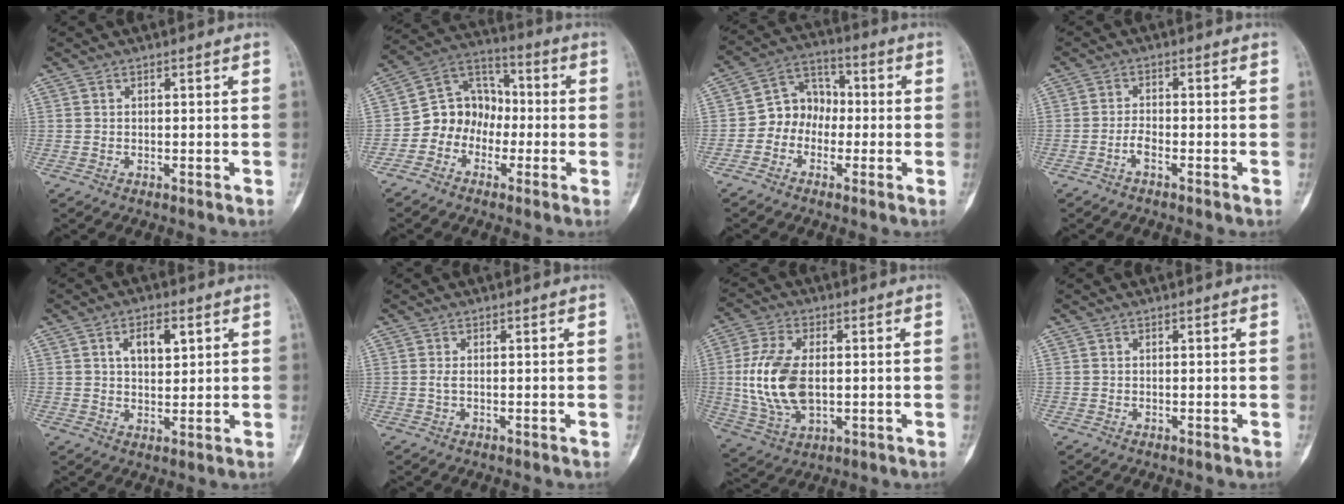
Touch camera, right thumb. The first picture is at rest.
{"total": 9.9, "force": [-2.9, 8.6, 4.0], "torque": [-0.030, 0.060, -0.067]}
{"total": 7.9, "force": [-1.7, 6.7, 3.9], "torque": [-0.029, 0.039, -0.049]}
{"total": 2.1, "force": [-1.3, 0.7, 1.5], "torque": [-0.029, 0.010, -0.028]}
{"total": 6.0, "force": [2.2, 3.2, 4.5], "torque": [-0.059, -0.007, 0.037]}
{"total": 0.7, "force": [0.0, 0.1, 0.7], "torque": [-0.019, -0.003, -0.001]}
{"total": 13.9, "force": [0.1, 7.8, 11.4], "torque": [-0.236, -0.004, 0.009]}
{"total": 0.0}